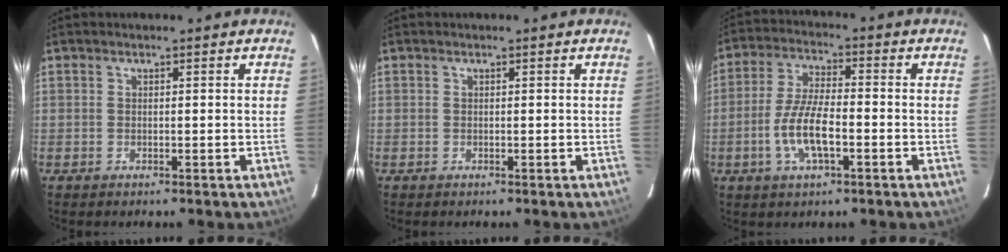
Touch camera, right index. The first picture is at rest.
{"total": 0.0}
{"total": 9.2, "force": [-3.1, 3.0, 8.2], "torque": [-0.167, -0.001, -0.059]}